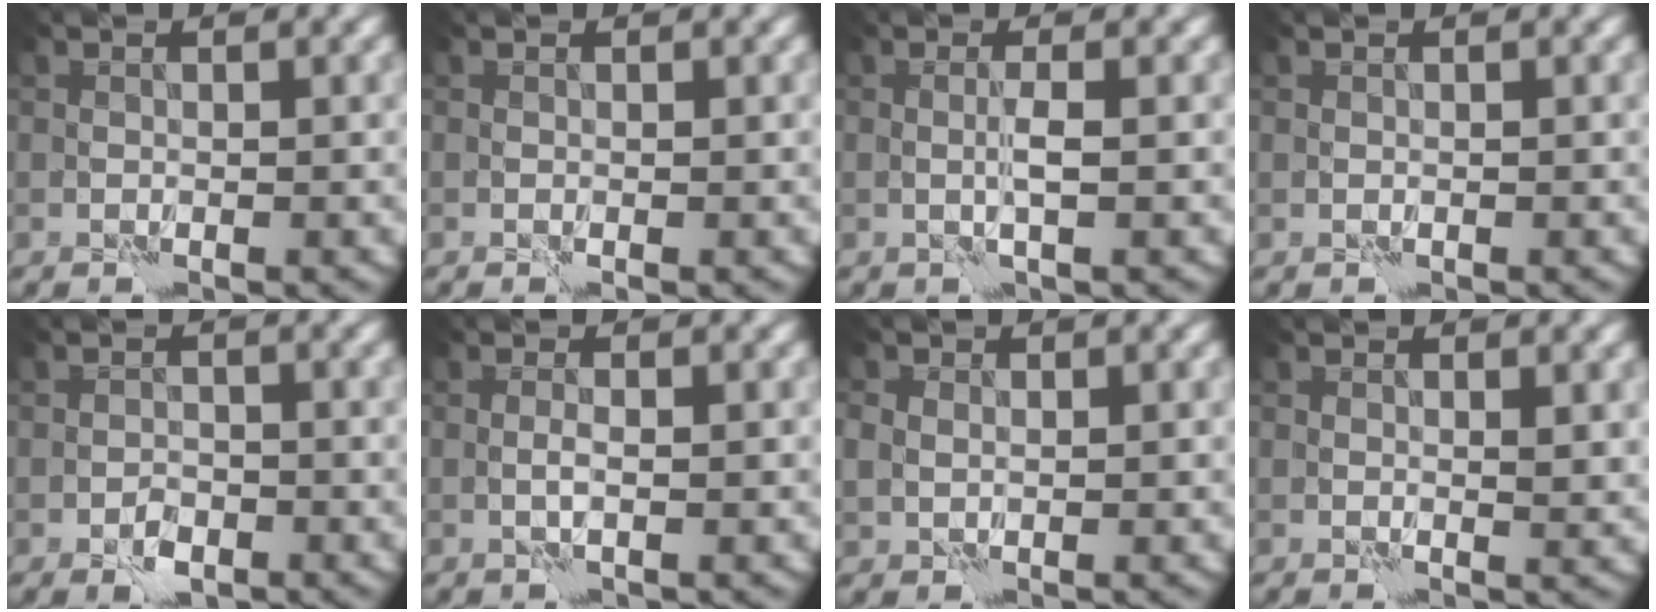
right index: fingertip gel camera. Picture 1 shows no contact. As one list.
[{"total": 0.0}, {"total": 1.2, "force": [0.3, -0.3, 1.1], "torque": [-0.024, -0.002, 0.004]}, {"total": 0.0}, {"total": 1.6, "force": [-0.9, 0.9, 1.0], "torque": [-0.013, 0.001, -0.017]}, {"total": 0.8, "force": [0.1, -0.1, 0.8], "torque": [-0.018, -0.001, 0.000]}, {"total": 2.3, "force": [0.9, 1.8, 1.1], "torque": [-0.032, 0.008, 0.012]}, {"total": 1.3, "force": [0.5, 0.4, 1.1], "torque": [-0.013, -0.007, 0.011]}]